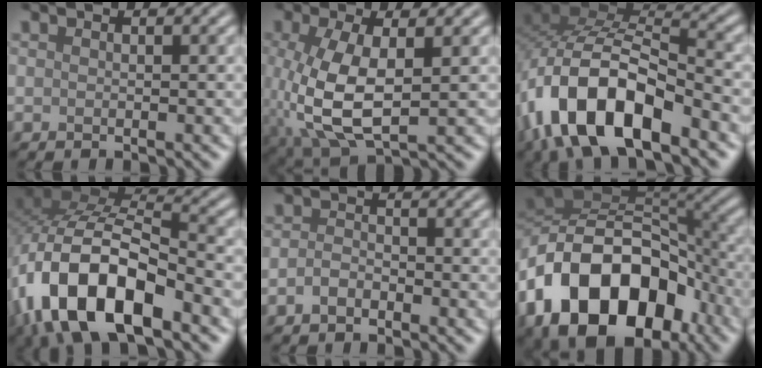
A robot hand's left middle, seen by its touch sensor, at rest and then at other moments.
{"total": 7.8, "force": [-0.6, 3.5, 6.9], "torque": [-0.166, -0.009, -0.006]}
{"total": 13.1, "force": [-6.1, 6.2, 9.8], "torque": [-0.190, -0.003, -0.115]}
{"total": 14.7, "force": [-5.8, 7.4, 11.2], "torque": [-0.213, -0.010, -0.110]}
{"total": 1.6, "force": [-1.0, 0.9, 1.0], "torque": [-0.020, 0.002, -0.023]}
{"total": 16.3, "force": [-6.7, 10.7, 10.3], "torque": [-0.188, 0.000, -0.125]}